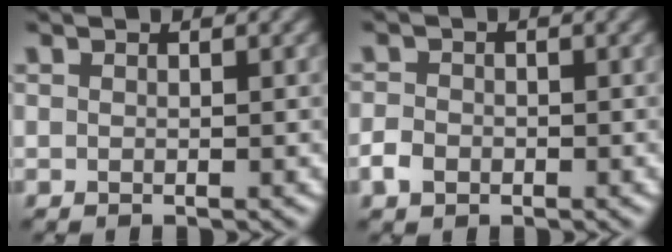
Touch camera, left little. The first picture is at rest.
{"total": 1.8, "force": [-0.9, 1.3, 0.7], "torque": [-0.013, 0.003, -0.019]}